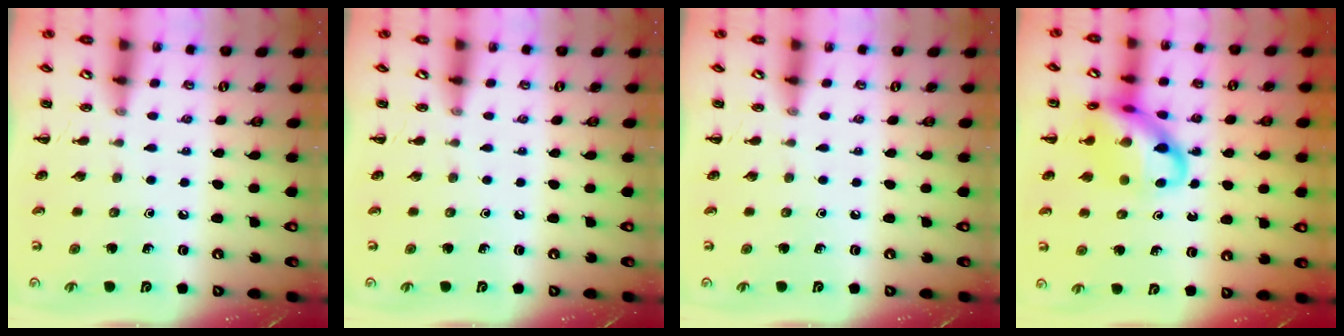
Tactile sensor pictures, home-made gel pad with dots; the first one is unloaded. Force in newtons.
{"total": 0.0}
{"total": 0.0}
{"total": 15.5, "press": 15.4, "slide": 2.1}